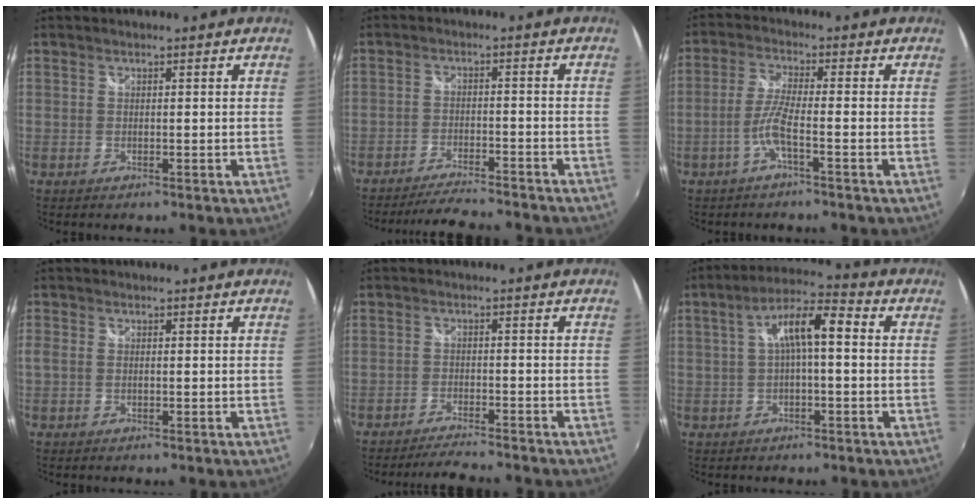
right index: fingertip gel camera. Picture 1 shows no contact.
{"total": 12.0, "force": [-10.9, 1.9, 4.8], "torque": [-0.107, -0.006, -0.159]}
{"total": 4.6, "force": [-2.2, -0.3, 4.0], "torque": [-0.093, 0.001, -0.042]}
{"total": 1.8, "force": [-0.1, 1.0, 1.4], "torque": [-0.032, -0.003, -0.005]}
{"total": 7.1, "force": [-6.5, 0.8, 2.7], "torque": [-0.072, -0.004, -0.103]}
{"total": 8.3, "force": [0.4, 2.2, 8.0], "torque": [-0.150, 0.027, 0.010]}